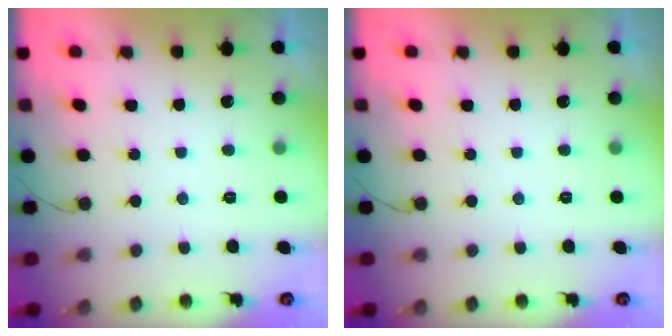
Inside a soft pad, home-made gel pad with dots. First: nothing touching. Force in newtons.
{"total": 0.0}